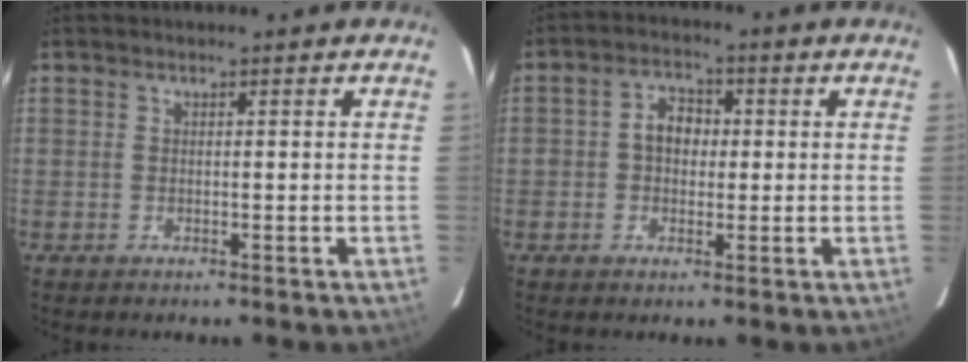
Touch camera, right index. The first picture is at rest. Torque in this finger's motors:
{"motor_torque": [0.12, -0.07, 0.06, 0.05]}